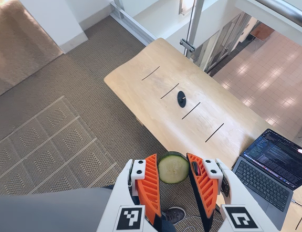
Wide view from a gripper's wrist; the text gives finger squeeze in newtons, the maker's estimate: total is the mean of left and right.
{"total": 8.0, "left": 8.0, "right": 8.0}